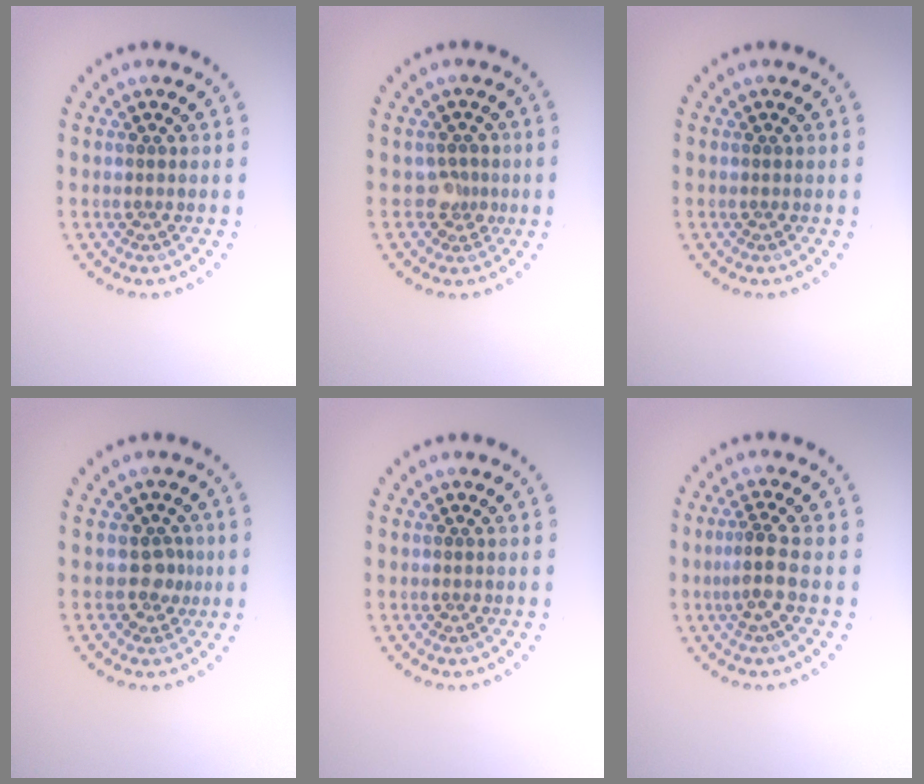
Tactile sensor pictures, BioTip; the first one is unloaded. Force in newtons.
{"total": 1.8, "press": 1.5, "slide": 1.1}
{"total": 0.0}
{"total": 1.8, "press": 1.4, "slide": 1.1}
{"total": 0.0}
{"total": 2.1, "press": 1.6, "slide": 1.5}